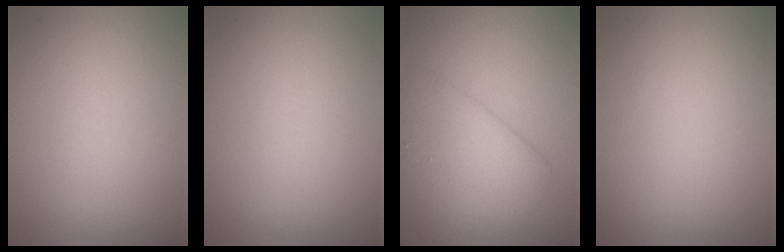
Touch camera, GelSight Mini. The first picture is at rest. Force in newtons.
{"total": 0.0}
{"total": 5.1, "press": 5.1, "slide": 0.3}
{"total": 0.0}